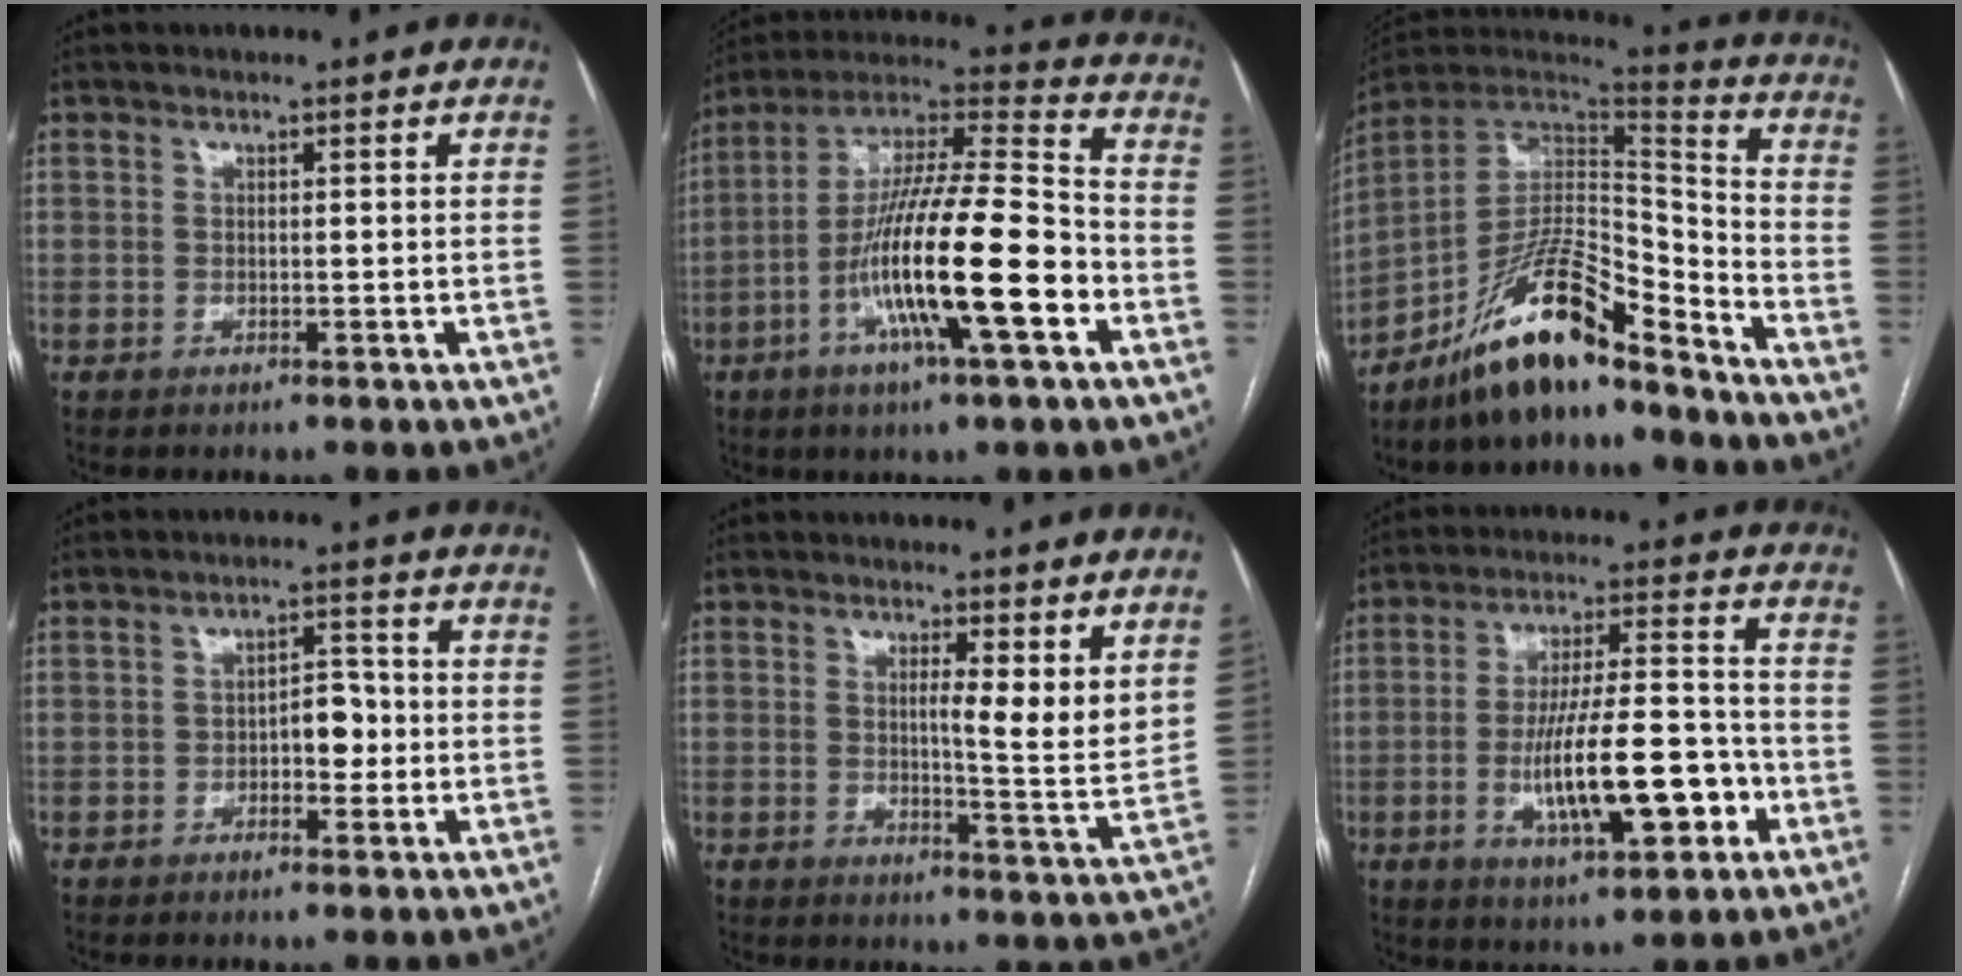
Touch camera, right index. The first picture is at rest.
{"total": 20.2, "force": [-6.4, 2.0, 19.1], "torque": [-0.352, -0.007, -0.112]}
{"total": 15.0, "force": [-11.0, 3.3, 9.7], "torque": [-0.170, 0.023, -0.194]}
{"total": 4.3, "force": [-0.9, 2.3, 3.5], "torque": [-0.046, 0.013, -0.014]}
{"total": 5.7, "force": [3.2, 0.6, 4.7], "torque": [-0.060, -0.023, 0.043]}
{"total": 14.6, "force": [-4.2, 3.5, 13.6], "torque": [-0.237, 0.008, -0.063]}